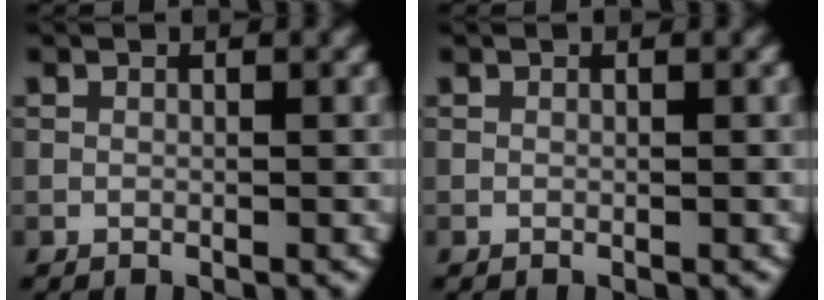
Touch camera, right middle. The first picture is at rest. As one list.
[{"total": 0.0}]